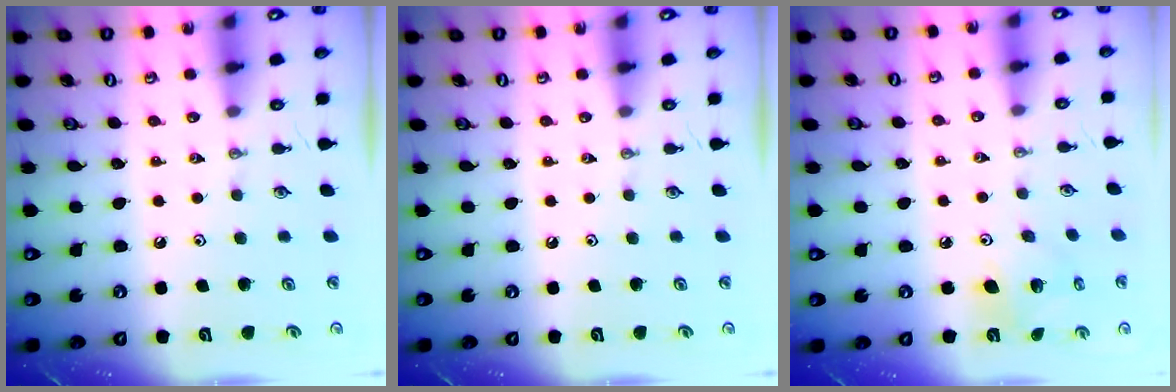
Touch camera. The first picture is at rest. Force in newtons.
{"total": 0.0}
{"total": 6.8, "press": 6.8, "slide": 0.2}